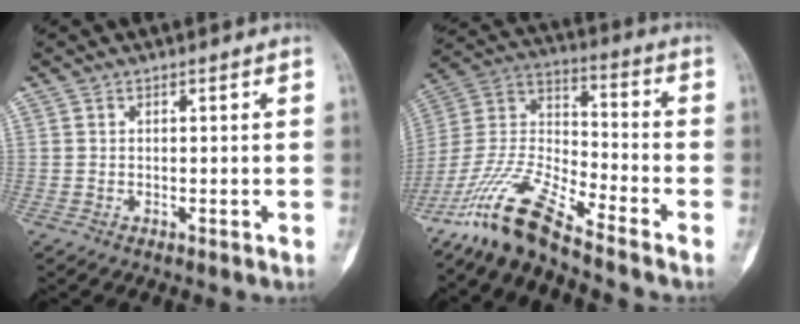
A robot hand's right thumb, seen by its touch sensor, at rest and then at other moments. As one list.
[{"total": 14.3, "force": [-11.9, 1.7, 7.8], "torque": [-0.175, 0.062, -0.238]}]